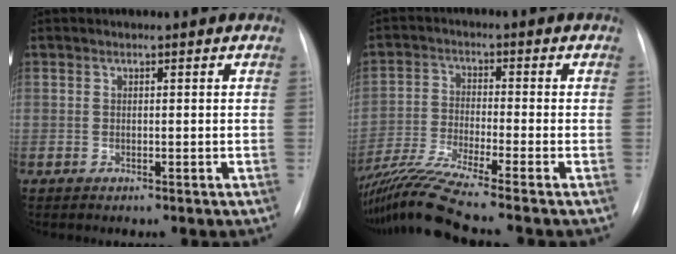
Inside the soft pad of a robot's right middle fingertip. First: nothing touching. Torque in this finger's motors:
{"motor_torque": [0.06, -0.07, 0.38, 0.18]}